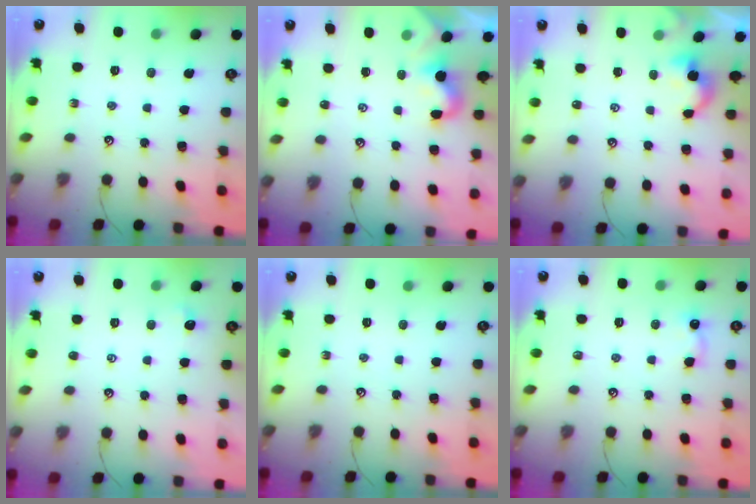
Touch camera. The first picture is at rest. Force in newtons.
{"total": 0.5, "press": 0.4, "slide": 0.4}
{"total": 0.0}
{"total": 0.5, "press": 0.4, "slide": 0.3}
{"total": 0.0}
{"total": 4.7, "press": 4.6, "slide": 0.8}